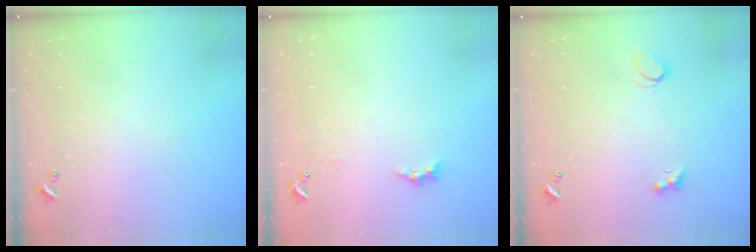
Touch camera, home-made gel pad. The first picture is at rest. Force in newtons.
{"total": 2.0, "press": 1.9, "slide": 0.6}
{"total": 2.3, "press": 1.9, "slide": 1.1}